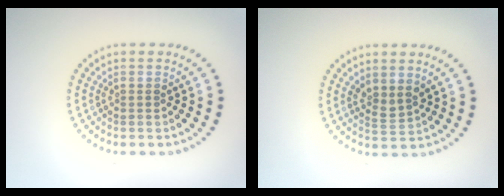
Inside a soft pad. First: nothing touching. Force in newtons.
{"total": 1.7, "press": 1.3, "slide": 1.0}